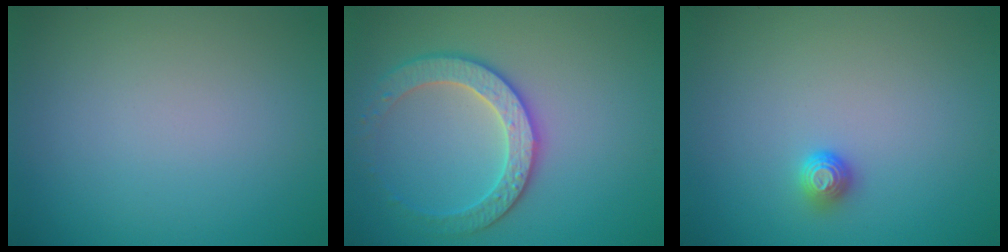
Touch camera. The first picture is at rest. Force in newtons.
{"total": 3.6, "press": 3.5, "slide": 0.8}
{"total": 1.1, "press": 1.0, "slide": 0.5}